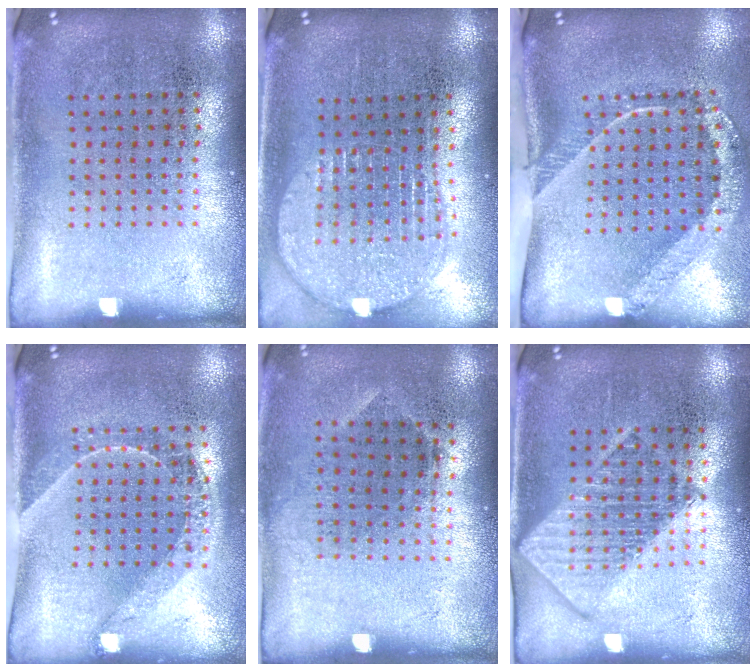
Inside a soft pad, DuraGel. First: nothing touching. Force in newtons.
{"total": 1.9, "press": 1.6, "slide": 1.0}
{"total": 2.5, "press": 1.6, "slide": 1.9}
{"total": 1.6, "press": 1.4, "slide": 0.9}
{"total": 0.8, "press": 0.7, "slide": 0.5}
{"total": 1.7, "press": 1.7, "slide": 0.3}